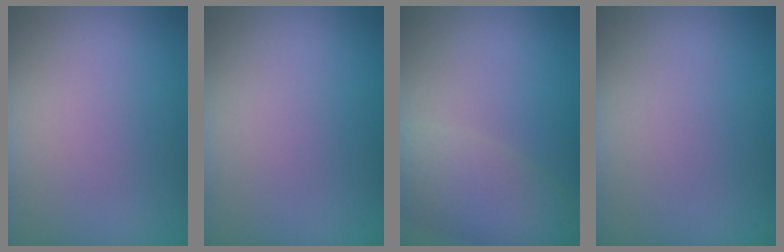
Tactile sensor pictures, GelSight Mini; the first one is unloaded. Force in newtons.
{"total": 0.0}
{"total": 4.3, "press": 4.3, "slide": 0.3}
{"total": 0.0}